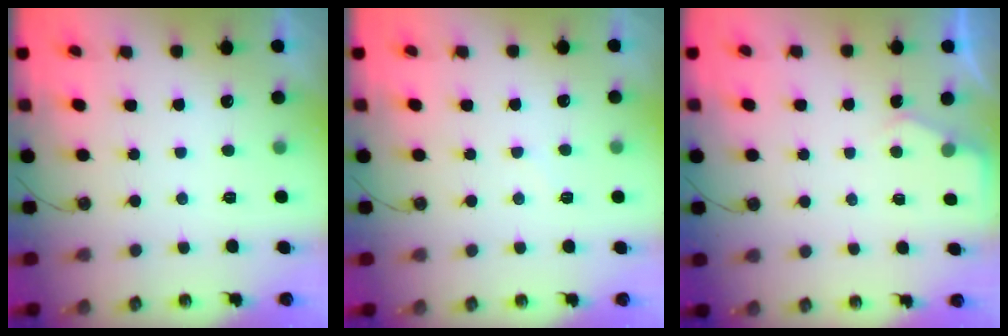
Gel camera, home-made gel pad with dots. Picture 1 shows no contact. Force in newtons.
{"total": 5.8, "press": 5.8, "slide": 0.7}
{"total": 3.7, "press": 3.7, "slide": 0.6}